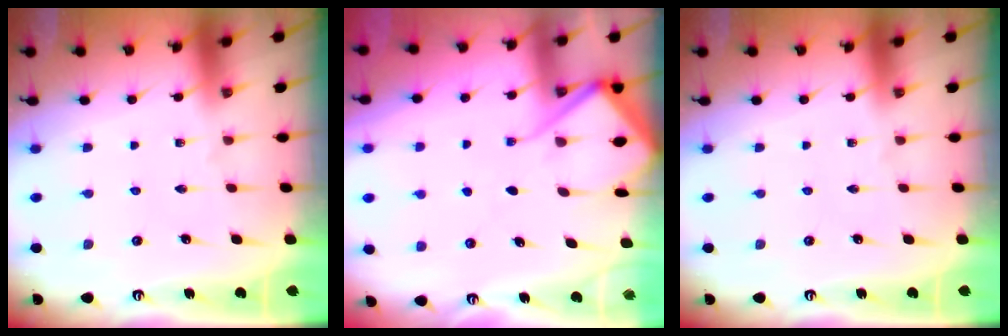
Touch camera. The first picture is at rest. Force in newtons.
{"total": 6.4, "press": 6.3, "slide": 0.8}
{"total": 0.0}